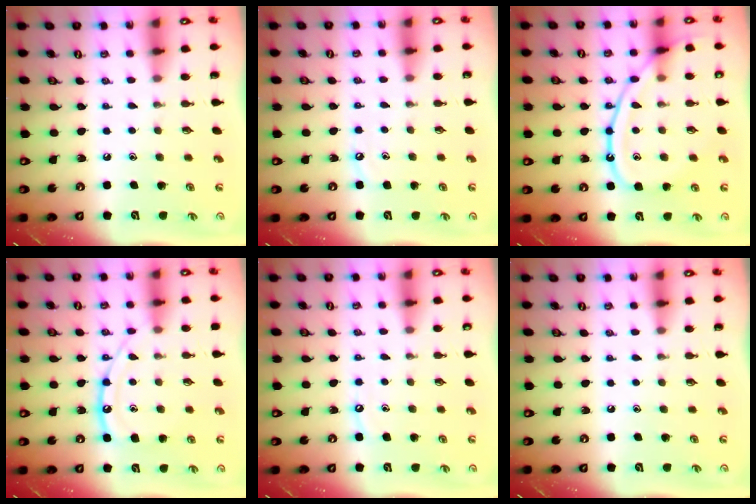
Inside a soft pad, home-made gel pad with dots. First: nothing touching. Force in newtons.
{"total": 3.6, "press": 3.5, "slide": 0.5}
{"total": 14.2, "press": 14.2, "slide": 1.2}
{"total": 13.2, "press": 13.1, "slide": 1.1}
{"total": 4.5, "press": 4.4, "slide": 0.6}
{"total": 0.0}